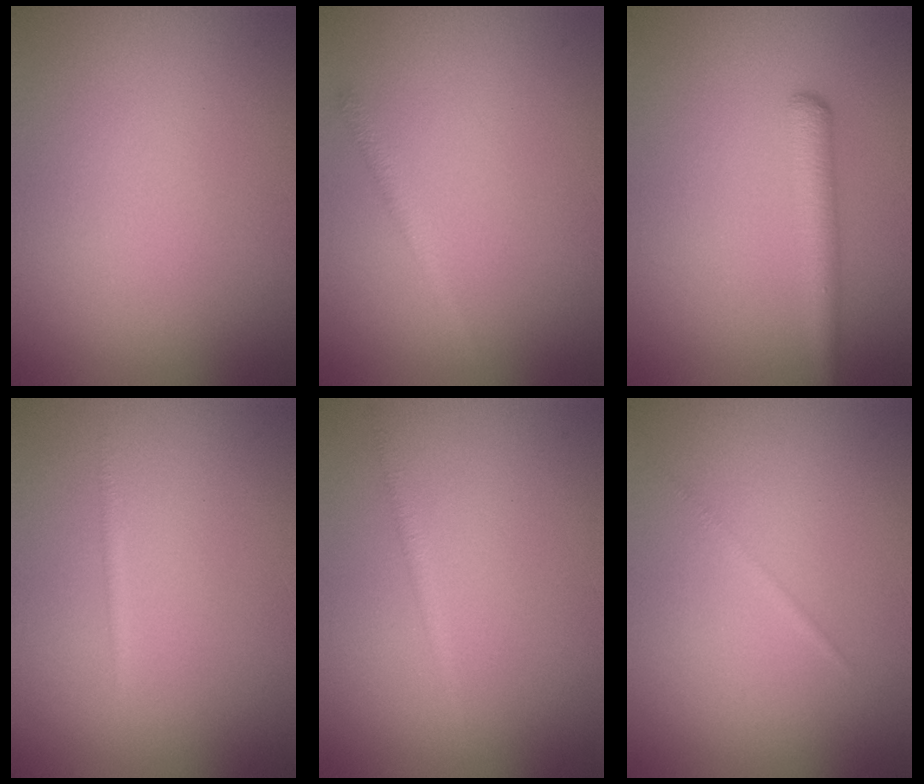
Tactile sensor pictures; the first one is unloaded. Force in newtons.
{"total": 1.2, "press": 1.1, "slide": 0.0}
{"total": 2.8, "press": 2.8, "slide": 0.1}
{"total": 0.7, "press": 0.7, "slide": 0.1}
{"total": 1.1, "press": 1.1, "slide": 0.1}
{"total": 0.6, "press": 0.6, "slide": 0.0}